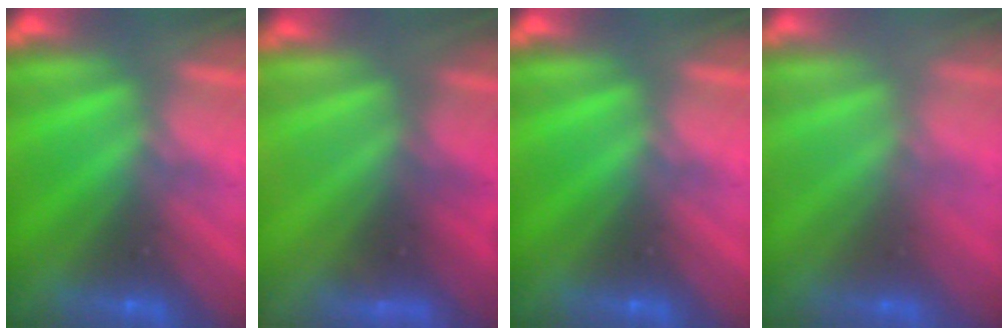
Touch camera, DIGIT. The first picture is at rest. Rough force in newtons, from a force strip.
{"total": 4.4}
{"total": 0.0}
{"total": 2.9}